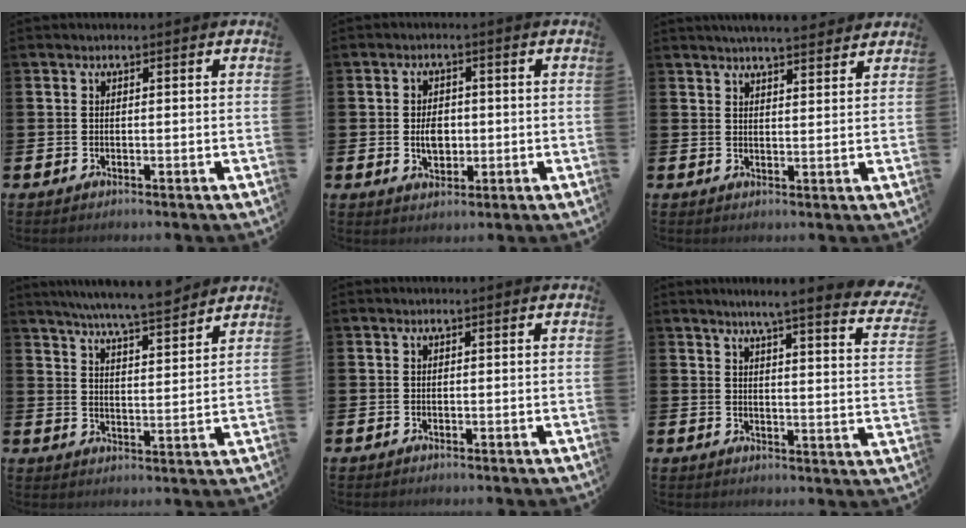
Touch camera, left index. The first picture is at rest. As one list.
[{"total": 3.5, "force": [-0.2, 2.5, 2.5], "torque": [-0.033, 0.002, -0.009]}, {"total": 4.4, "force": [4.4, 0.0, 0.8], "torque": [-0.022, -0.016, 0.079]}, {"total": 7.1, "force": [6.8, -0.2, 2.0], "torque": [-0.047, -0.046, 0.117]}, {"total": 0.0}, {"total": 5.5, "force": [4.8, -0.3, 2.6], "torque": [-0.056, -0.039, 0.074]}]